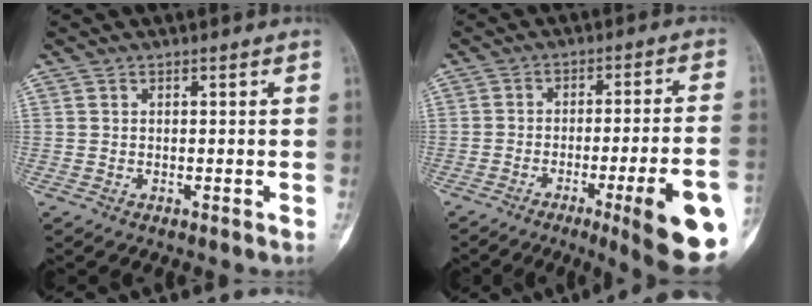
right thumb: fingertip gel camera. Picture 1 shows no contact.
{"total": 20.4, "force": [-8.3, 2.2, 18.5], "torque": [-0.218, 0.023, -0.115]}